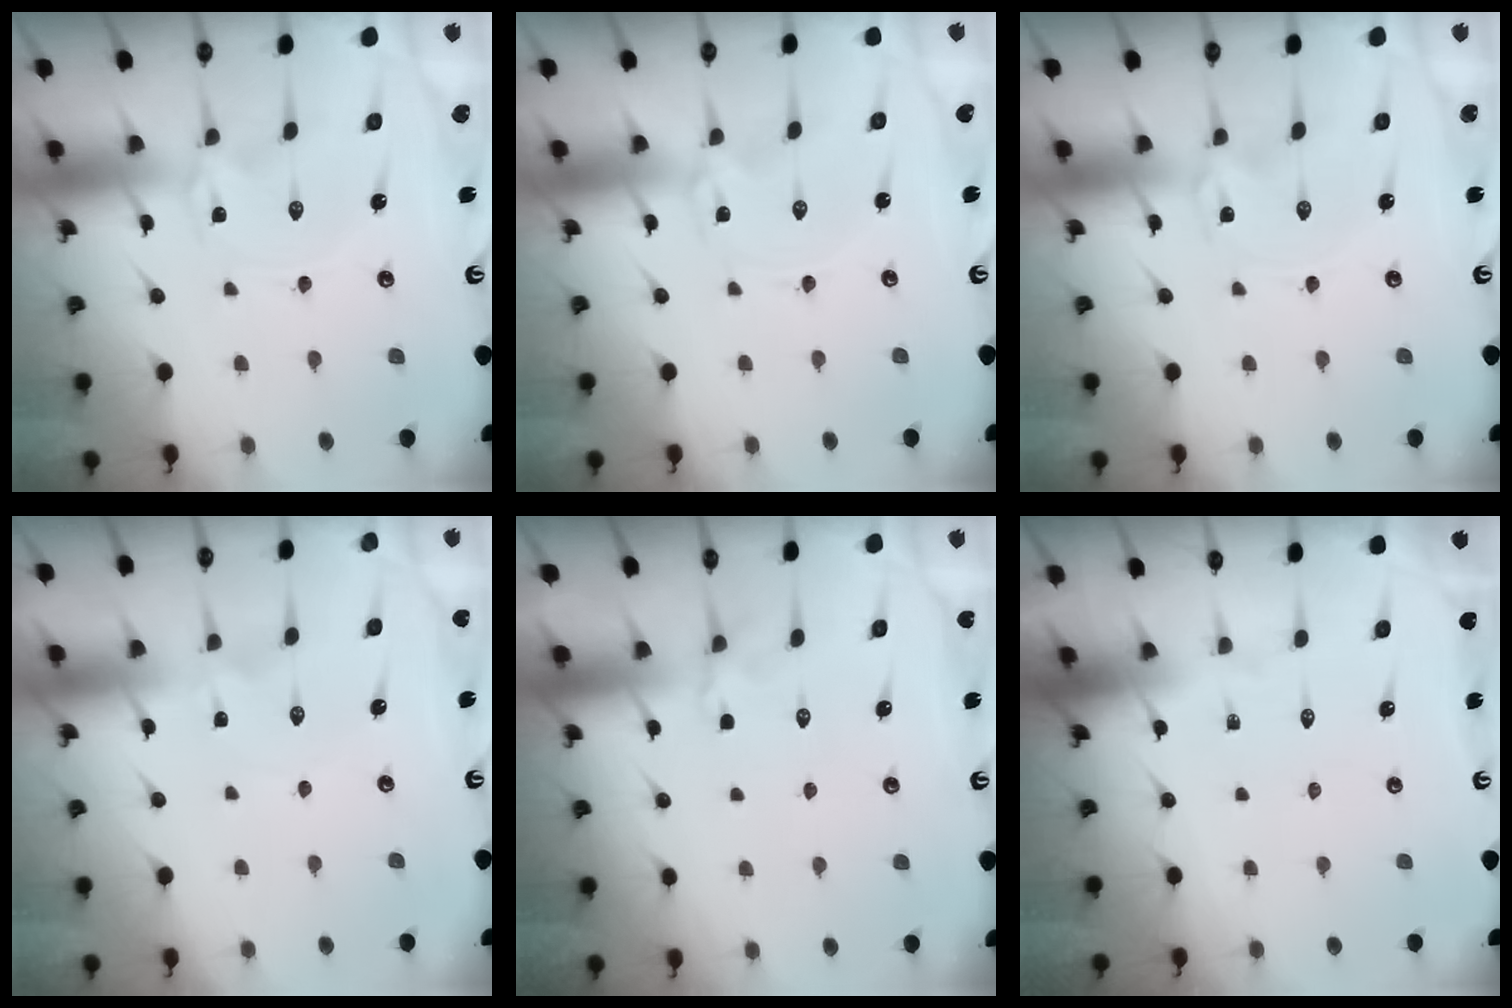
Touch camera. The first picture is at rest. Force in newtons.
{"total": 0.0}
{"total": 0.0}
{"total": 0.9, "press": 0.9, "slide": 0.1}
{"total": 2.7, "press": 2.1, "slide": 1.8}
{"total": 0.0}